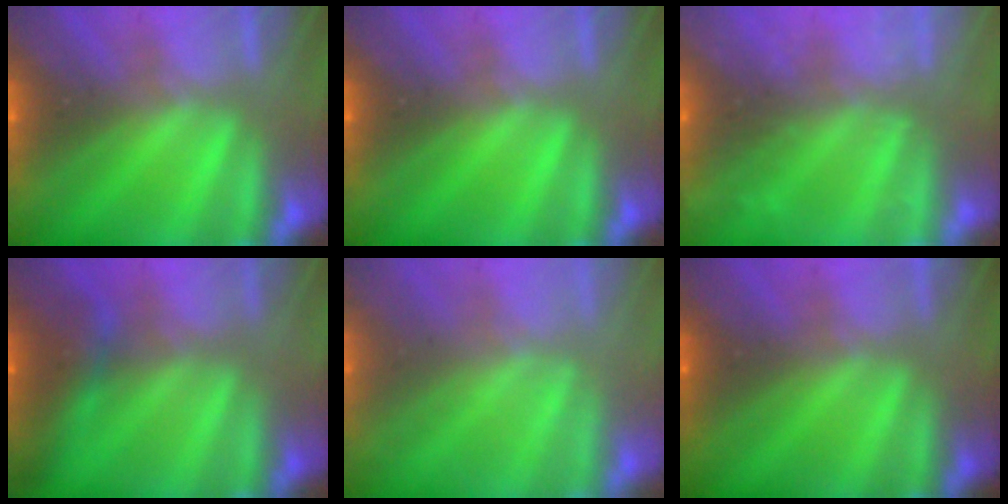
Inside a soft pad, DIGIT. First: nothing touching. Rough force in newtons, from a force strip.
{"total": 0.0}
{"total": 6.8}
{"total": 7.1}
{"total": 1.8}
{"total": 2.4}